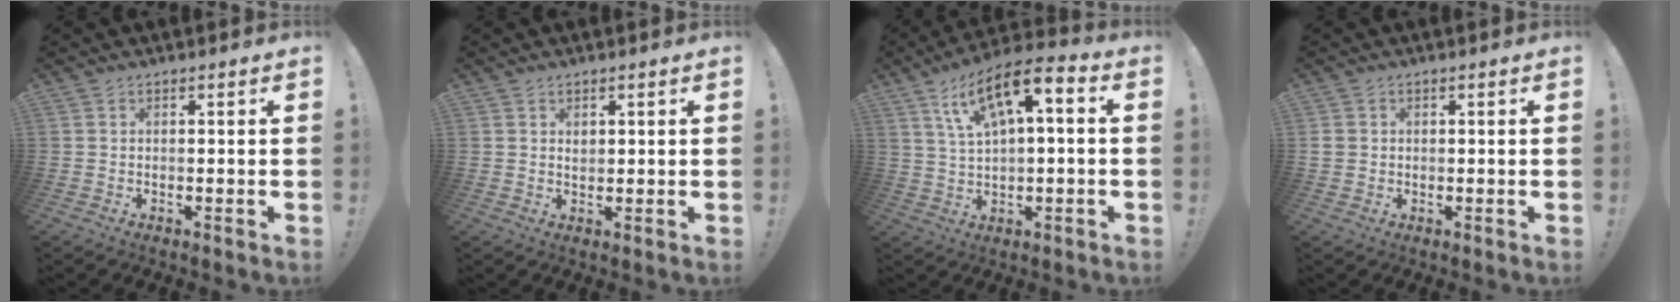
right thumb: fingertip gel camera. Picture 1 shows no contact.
{"total": 1.6, "force": [0.8, 1.1, 0.6], "torque": [0.010, -0.007, 0.010]}
{"total": 12.2, "force": [4.6, 4.4, 10.3], "torque": [-0.178, -0.012, 0.082]}
{"total": 2.3, "force": [0.5, 2.1, 0.7], "torque": [-0.005, 0.001, 0.010]}